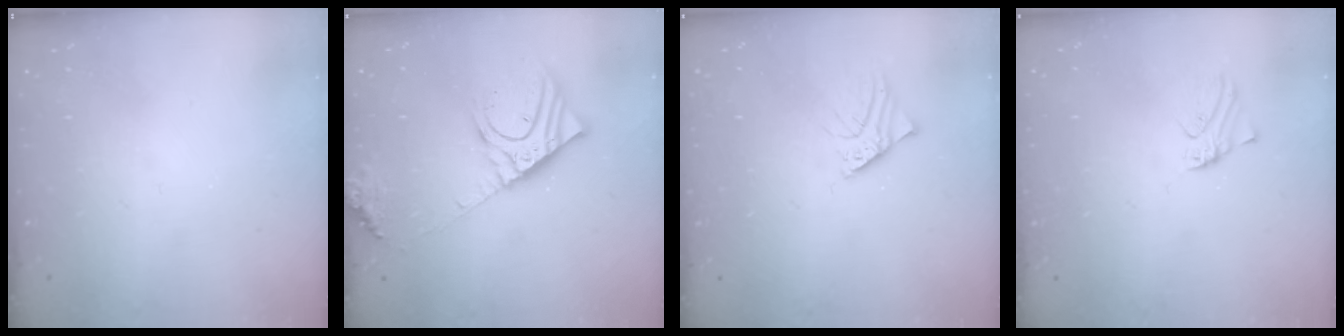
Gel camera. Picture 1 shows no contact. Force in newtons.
{"total": 15.9, "press": 15.6, "slide": 3.1}
{"total": 2.6, "press": 2.6, "slide": 0.3}
{"total": 0.0}